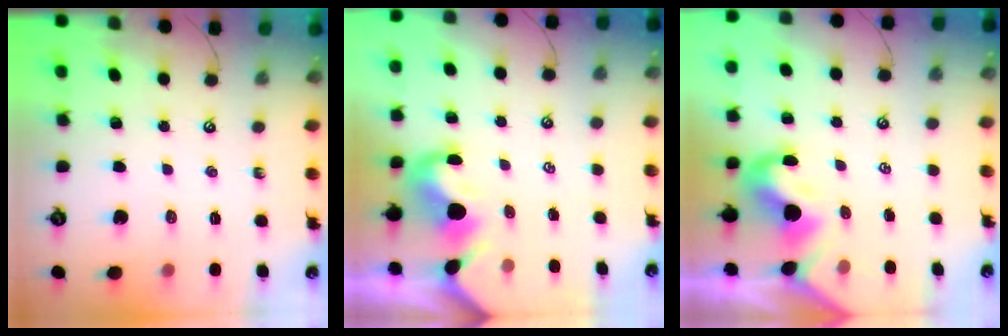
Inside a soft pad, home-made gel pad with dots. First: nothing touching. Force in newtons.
{"total": 1.4, "press": 1.2, "slide": 0.7}
{"total": 1.9, "press": 1.7, "slide": 0.8}